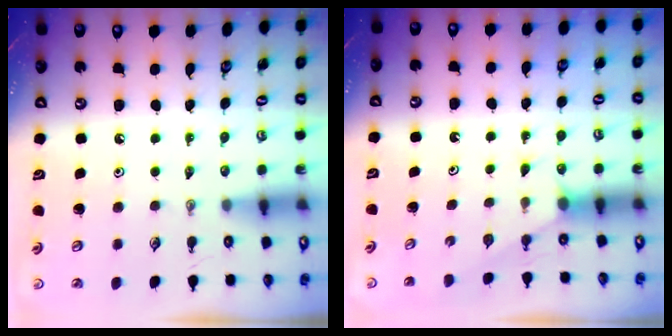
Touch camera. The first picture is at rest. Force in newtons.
{"total": 2.0, "press": 2.0, "slide": 0.2}